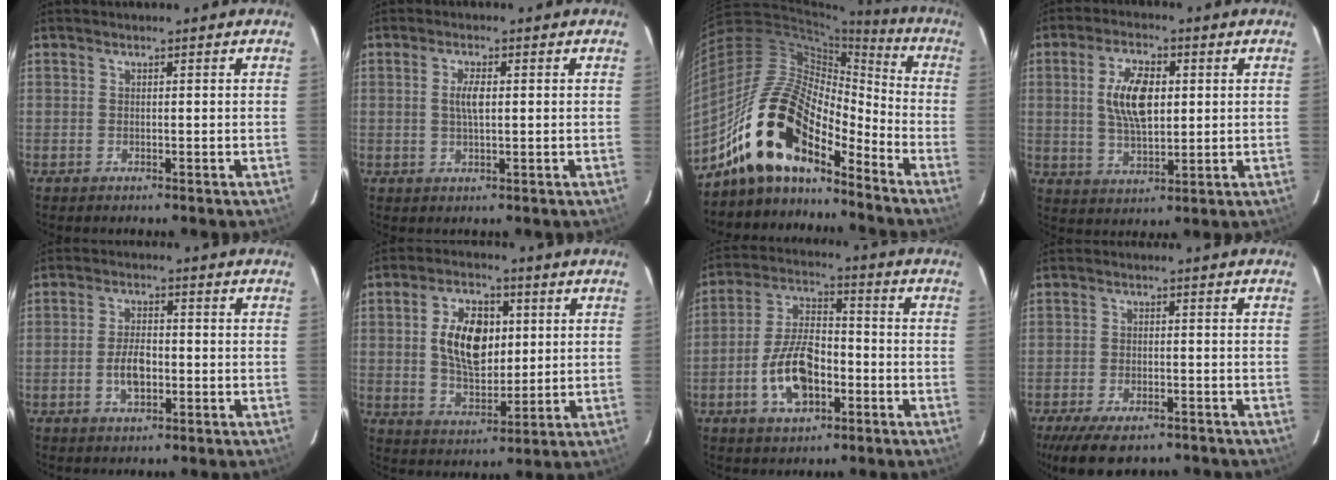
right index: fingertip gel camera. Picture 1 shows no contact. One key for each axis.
{"total": 3.2, "fx": 0.4, "fy": 1.1, "fz": 3.0, "tx": -0.057, "ty": 0.002, "tz": 0.007}
{"total": 18.9, "fx": -13.6, "fy": 7.2, "fz": 10.9, "tx": -0.204, "ty": 0.003, "tz": -0.268}
{"total": 9.6, "fx": 1.6, "fy": 4.6, "fz": 8.3, "tx": -0.158, "ty": 0.008, "tz": 0.033}
{"total": 5.2, "fx": -1.4, "fy": 2.7, "fz": 4.2, "tx": -0.084, "ty": 0.003, "tz": -0.022}
{"total": 12.0, "fx": 2.2, "fy": 7.1, "fz": 9.4, "tx": -0.170, "ty": 0.016, "tz": 0.047}
{"total": 11.8, "fx": -4.3, "fy": 6.2, "fz": 9.1, "tx": -0.186, "ty": 0.012, "tz": -0.071}
{"total": 11.8, "fx": -8.7, "fy": 4.7, "fz": 6.4, "tx": -0.141, "ty": -0.027, "tz": -0.139}